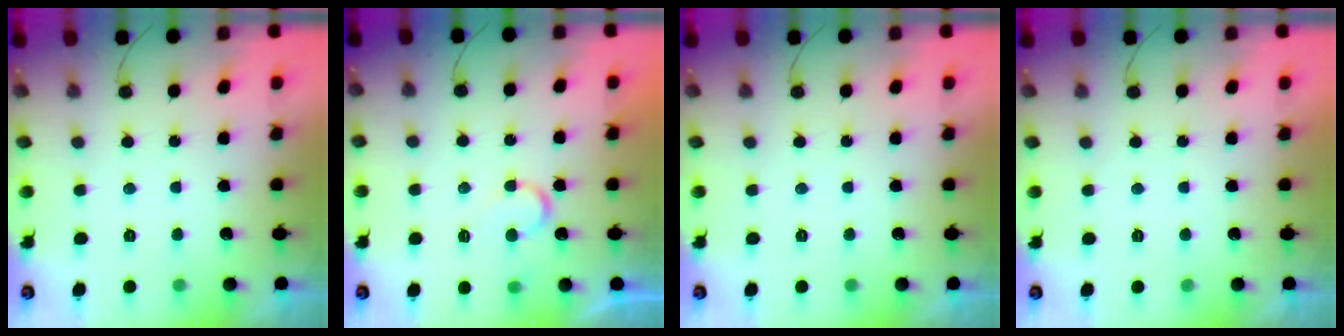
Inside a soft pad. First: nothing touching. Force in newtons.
{"total": 6.8, "press": 6.8, "slide": 0.6}
{"total": 0.0}
{"total": 1.8, "press": 1.8, "slide": 0.1}